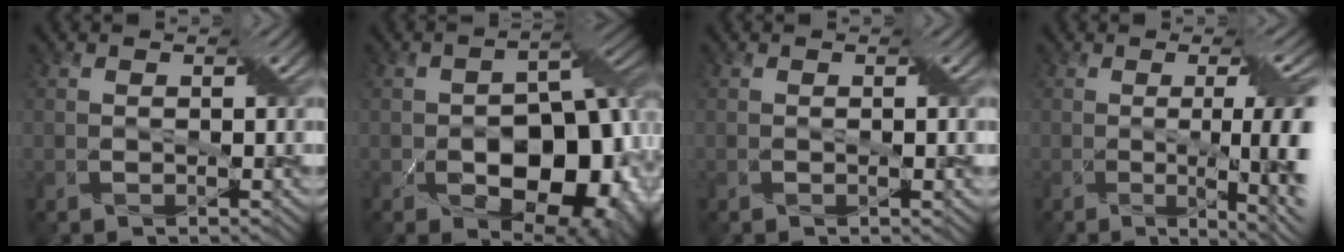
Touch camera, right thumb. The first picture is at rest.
{"total": 15.7, "force": [-4.6, 9.4, 11.6], "torque": [-0.145, -0.033, -0.054]}
{"total": 1.1, "force": [-0.1, 0.1, 1.1], "torque": [-0.018, -0.001, -0.002]}
{"total": 9.9, "force": [-1.1, 2.0, 9.6], "torque": [-0.132, 0.001, -0.016]}